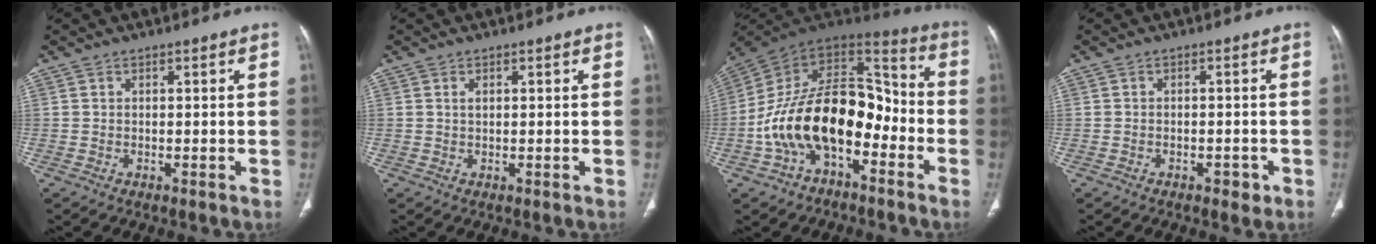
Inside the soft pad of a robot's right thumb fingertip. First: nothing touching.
{"total": 1.0, "force": [0.4, 0.5, 0.7], "torque": [-0.014, 0.002, 0.009]}
{"total": 22.0, "force": [-6.6, 12.9, 16.5], "torque": [-0.260, 0.086, -0.114]}
{"total": 2.2, "force": [-1.2, 1.3, 1.3], "torque": [-0.013, 0.007, -0.013]}